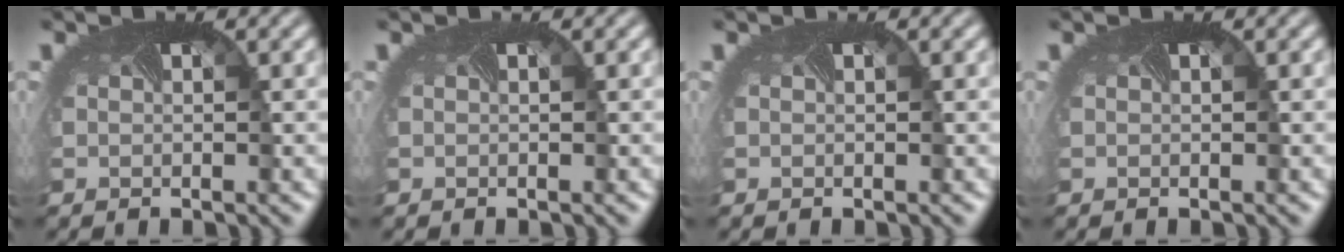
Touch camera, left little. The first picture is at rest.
{"total": 0.0}
{"total": 0.0}
{"total": 0.0}